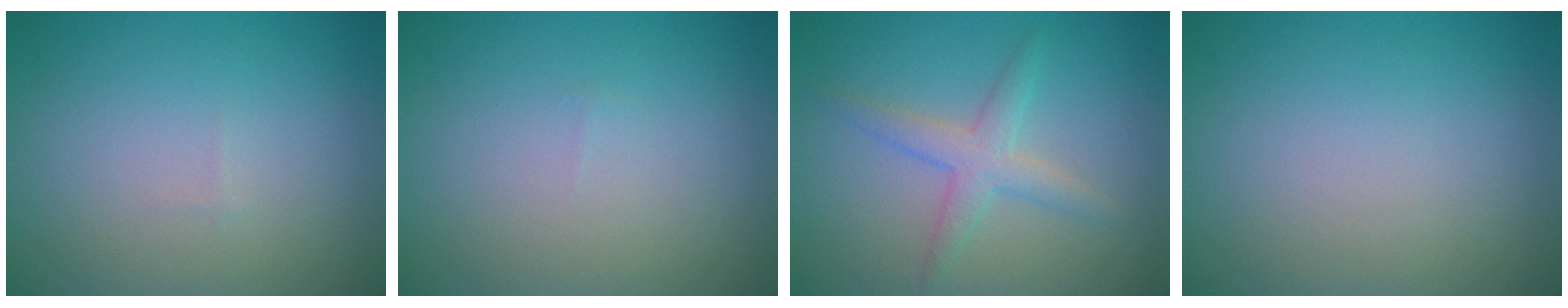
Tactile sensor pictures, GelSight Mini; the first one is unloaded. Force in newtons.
{"total": 0.0}
{"total": 2.7, "press": 2.7, "slide": 0.1}
{"total": 0.0}